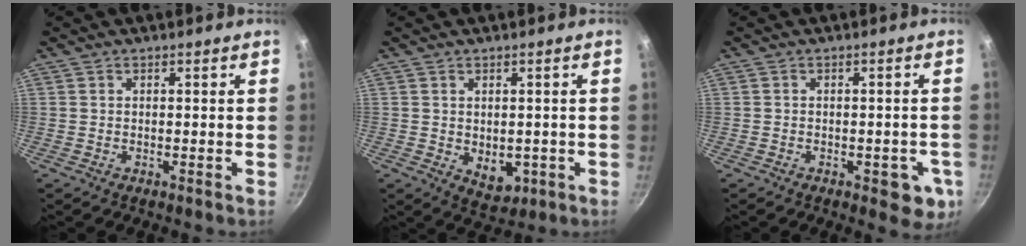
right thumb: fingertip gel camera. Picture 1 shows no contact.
{"total": 5.5, "force": [-0.8, 3.8, 3.8], "torque": [-0.035, -0.005, 0.001]}
{"total": 6.8, "force": [-2.3, 3.4, 5.4], "torque": [-0.033, 0.008, -0.025]}